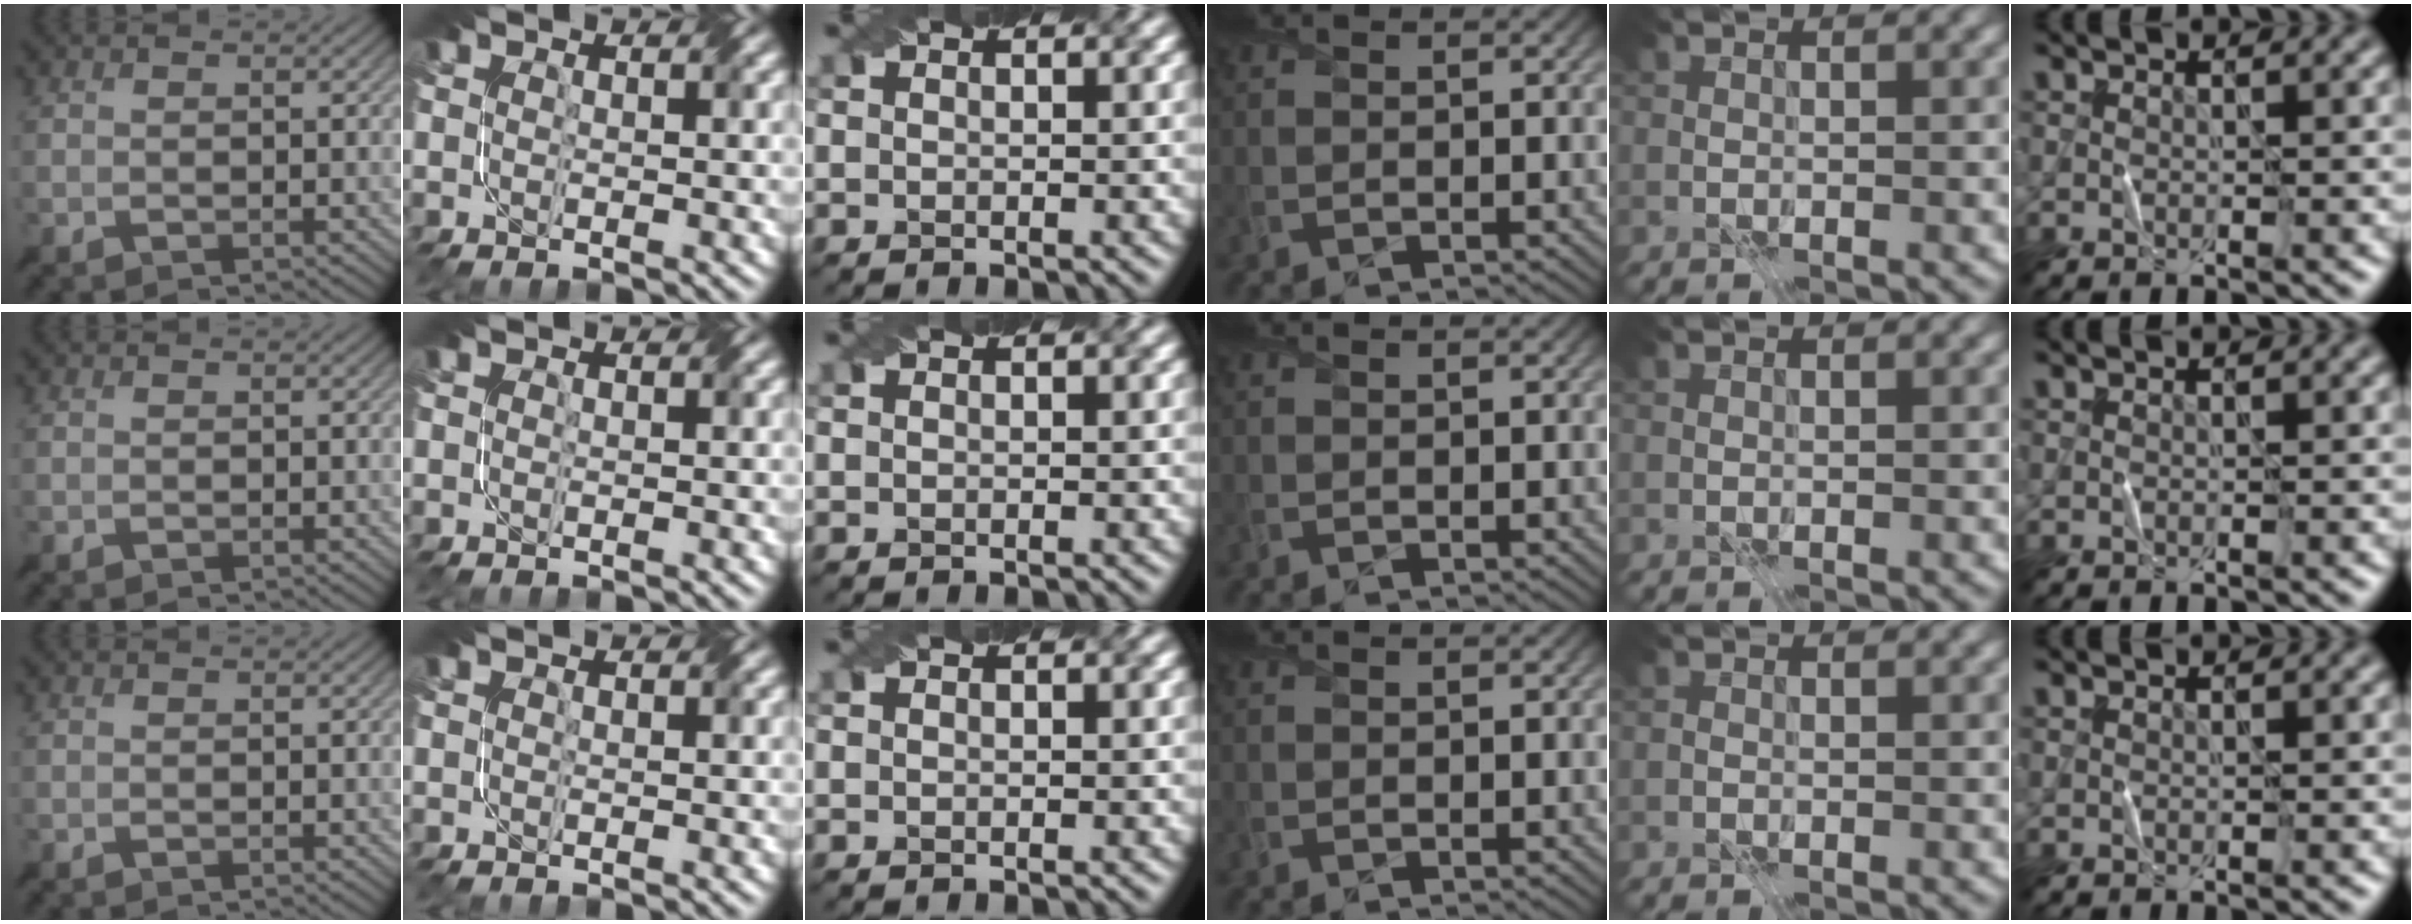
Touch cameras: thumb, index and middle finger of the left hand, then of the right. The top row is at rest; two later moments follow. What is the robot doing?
{"motion": "fold", "object": "file"}